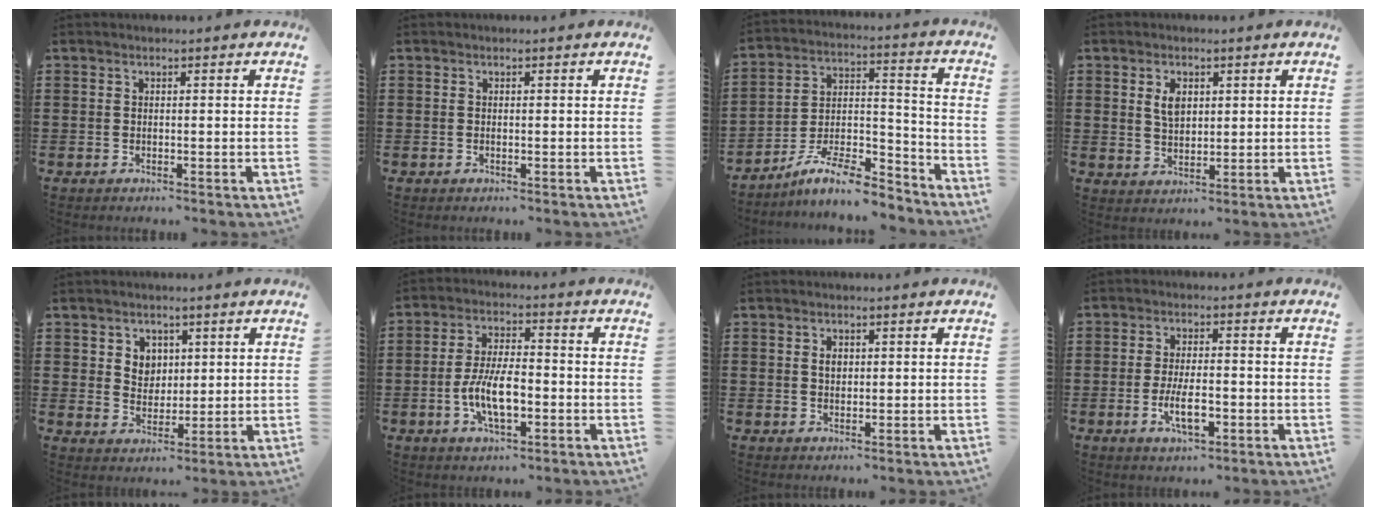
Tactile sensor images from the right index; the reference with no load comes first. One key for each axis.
{"total": 0.0}
{"total": 10.7, "fx": -9.0, "fy": 2.1, "fz": 5.4, "tx": -0.087, "ty": 0.029, "tz": -0.170}
{"total": 3.5, "fx": 1.3, "fy": 2.1, "fz": 2.5, "tx": -0.049, "ty": 0.004, "tz": 0.020}
{"total": 4.1, "fx": 1.9, "fy": 3.5, "fz": 0.8, "tx": -0.024, "ty": 0.009, "tz": 0.031}
{"total": 9.1, "fx": -2.4, "fy": 3.9, "fz": 7.9, "tx": -0.172, "ty": -0.004, "tz": -0.050}
{"total": 1.2, "fx": 0.3, "fy": 0.7, "fz": 0.9, "tx": -0.021, "ty": 0.004, "tz": 0.004}
{"total": 5.8, "fx": -1.8, "fy": 2.3, "fz": 5.0, "tx": -0.098, "ty": 0.003, "tz": -0.035}